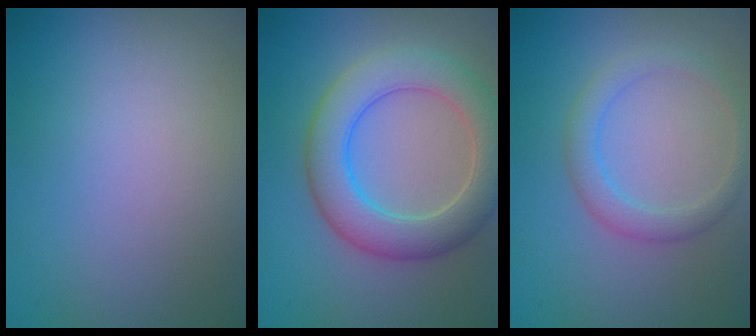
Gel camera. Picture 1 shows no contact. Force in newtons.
{"total": 6.4, "press": 6.4, "slide": 0.3}
{"total": 2.3, "press": 2.3, "slide": 0.0}